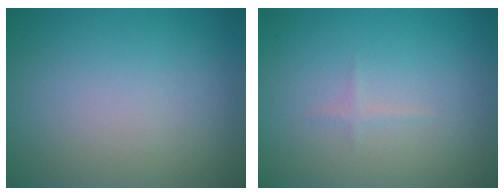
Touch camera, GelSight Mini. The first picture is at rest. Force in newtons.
{"total": 0.5, "press": 0.5, "slide": 0.0}